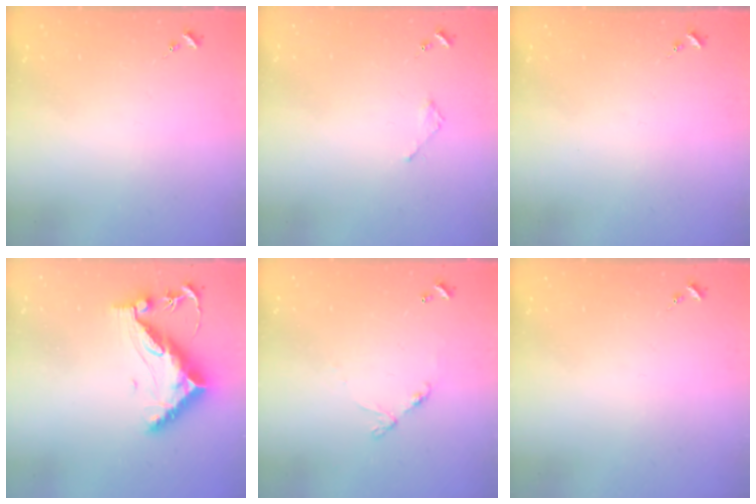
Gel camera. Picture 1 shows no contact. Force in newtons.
{"total": 1.8, "press": 1.8, "slide": 0.2}
{"total": 0.0}
{"total": 13.0, "press": 12.9, "slide": 0.7}
{"total": 6.8, "press": 6.8, "slide": 0.5}
{"total": 0.0}